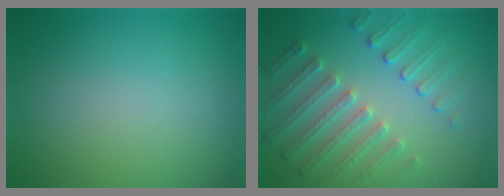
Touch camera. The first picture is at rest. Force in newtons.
{"total": 5.1, "press": 3.9, "slide": 3.4}